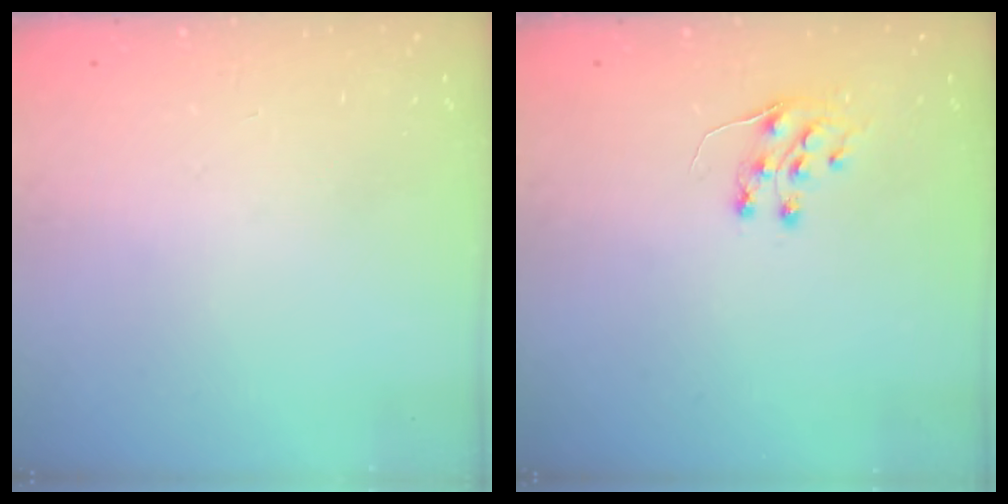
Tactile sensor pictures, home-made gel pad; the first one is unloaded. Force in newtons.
{"total": 6.5, "press": 6.4, "slide": 0.6}